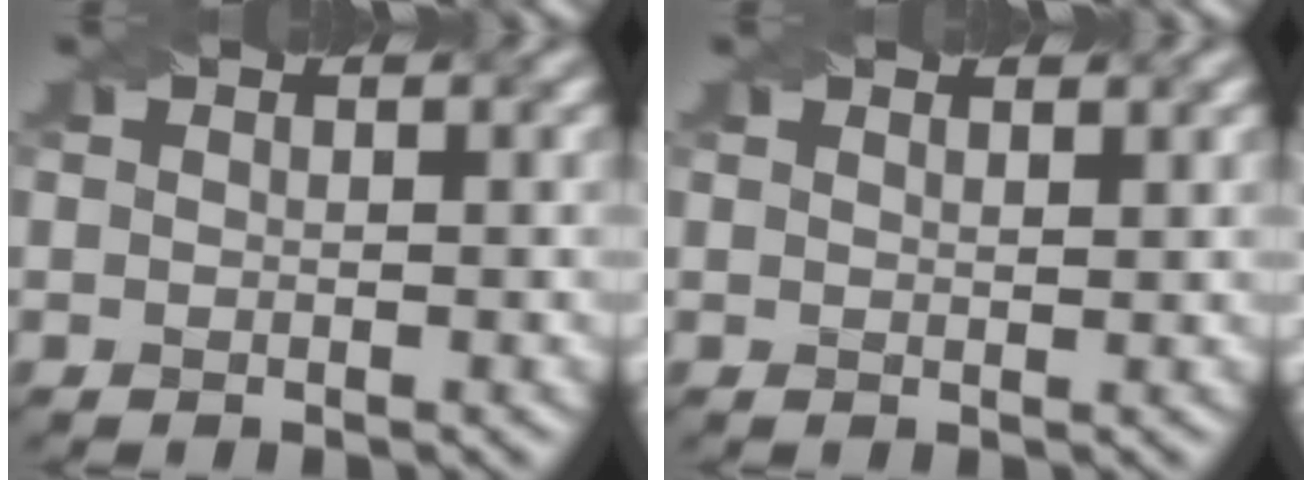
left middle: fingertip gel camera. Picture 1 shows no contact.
{"total": 1.3, "force": [1.1, 0.3, 0.6], "torque": [-0.006, -0.005, 0.010]}